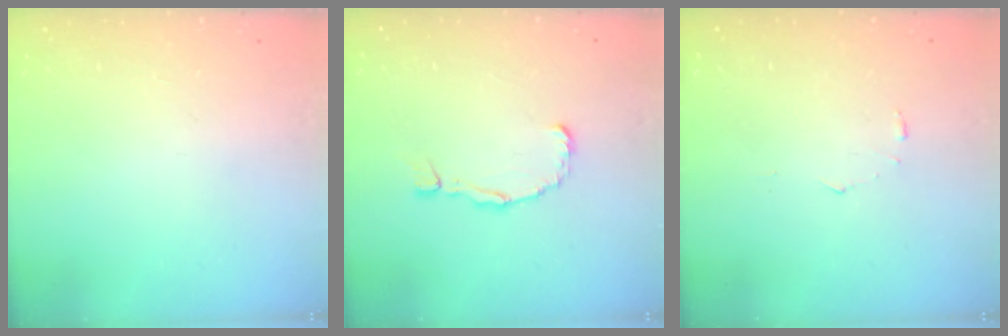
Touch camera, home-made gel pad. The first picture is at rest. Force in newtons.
{"total": 3.7, "press": 3.7, "slide": 0.5}
{"total": 3.6, "press": 3.6, "slide": 0.2}